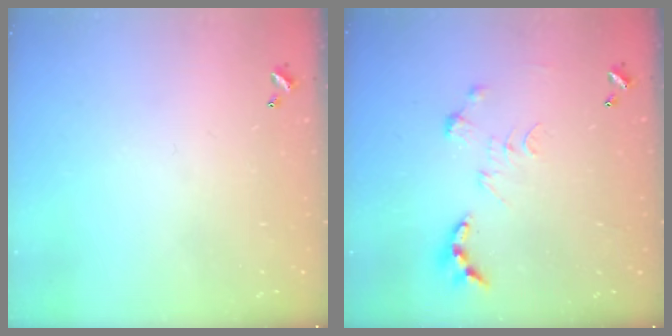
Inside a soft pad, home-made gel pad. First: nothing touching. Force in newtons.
{"total": 0.0}